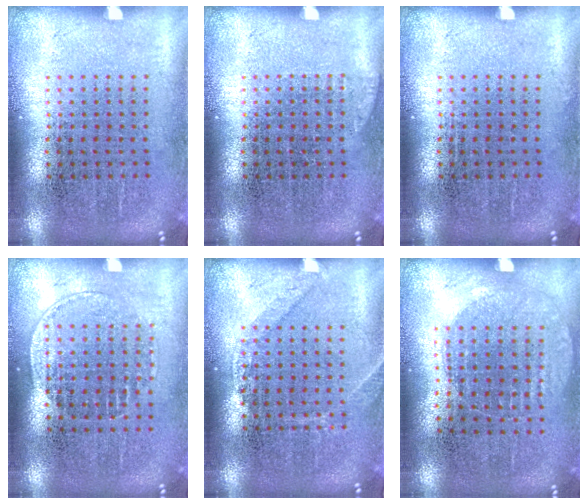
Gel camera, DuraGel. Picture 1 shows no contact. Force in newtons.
{"total": 0.7, "press": 0.7, "slide": 0.2}
{"total": 0.0}
{"total": 1.2, "press": 1.0, "slide": 0.5}
{"total": 1.2, "press": 1.2, "slide": 0.2}
{"total": 0.9, "press": 0.8, "slide": 0.3}